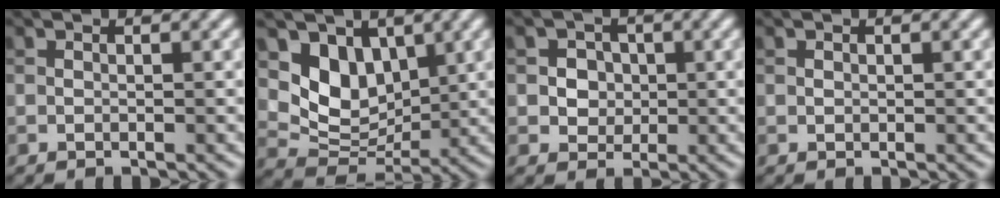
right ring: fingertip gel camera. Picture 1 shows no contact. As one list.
[{"total": 5.8, "force": [2.3, 4.3, 3.1], "torque": [-0.057, -0.016, 0.036]}, {"total": 3.2, "force": [0.7, 2.8, 1.3], "torque": [-0.008, 0.004, 0.007]}, {"total": 0.0}]